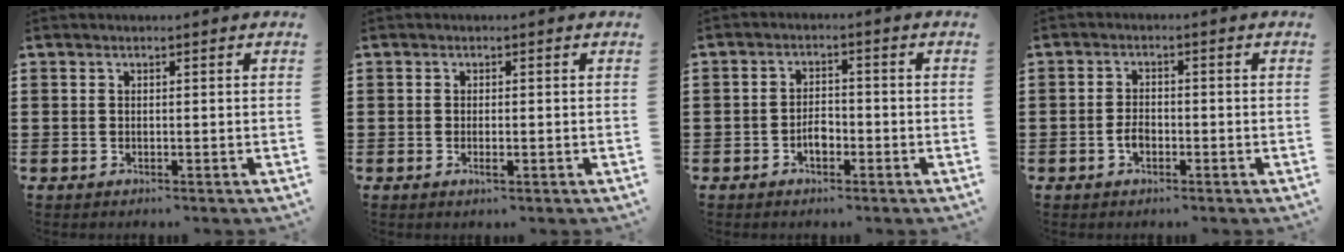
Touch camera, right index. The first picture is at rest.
{"total": 1.1, "force": [-0.3, 0.2, 1.0], "torque": [-0.018, -0.003, -0.004]}
{"total": 2.8, "force": [-1.2, 1.5, 2.0], "torque": [-0.041, 0.006, -0.024]}
{"total": 2.4, "force": [-1.0, 1.3, 1.8], "torque": [-0.044, 0.000, -0.021]}